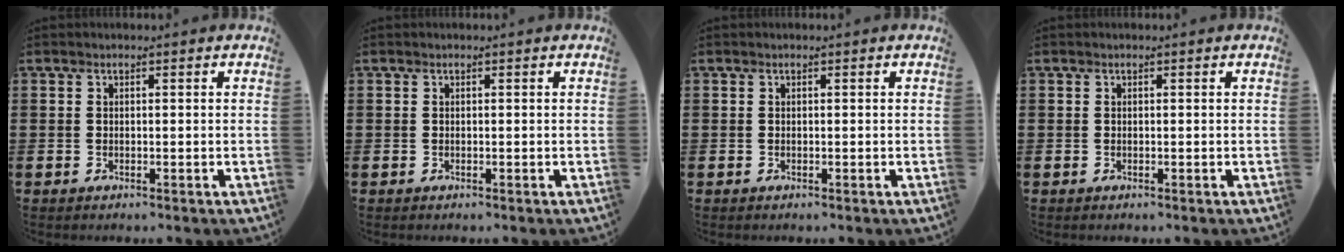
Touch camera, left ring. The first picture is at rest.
{"total": 0.0}
{"total": 0.0}
{"total": 0.0}